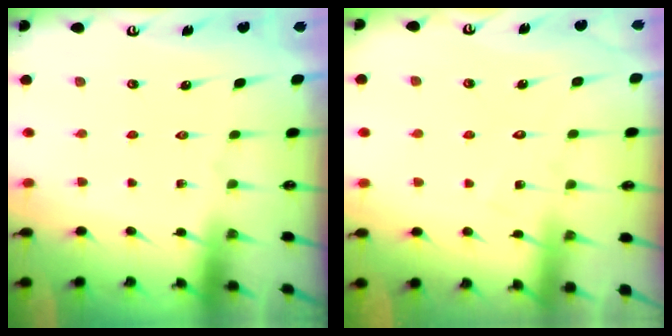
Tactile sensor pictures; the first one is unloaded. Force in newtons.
{"total": 6.2, "press": 6.2, "slide": 0.4}